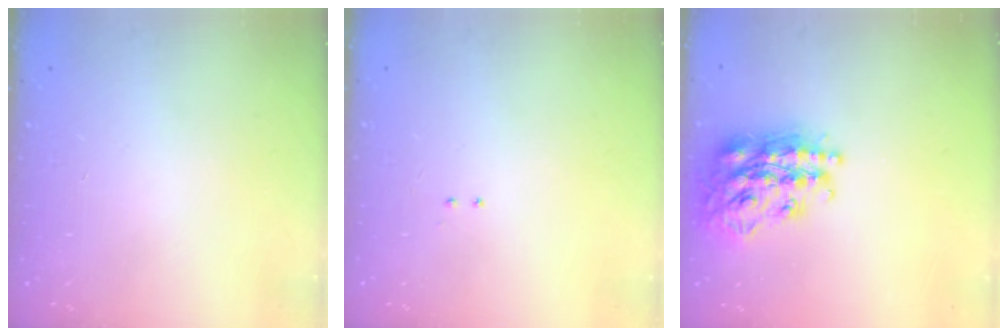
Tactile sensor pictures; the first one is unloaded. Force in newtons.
{"total": 2.0, "press": 2.0, "slide": 0.4}
{"total": 23.2, "press": 23.2, "slide": 1.8}